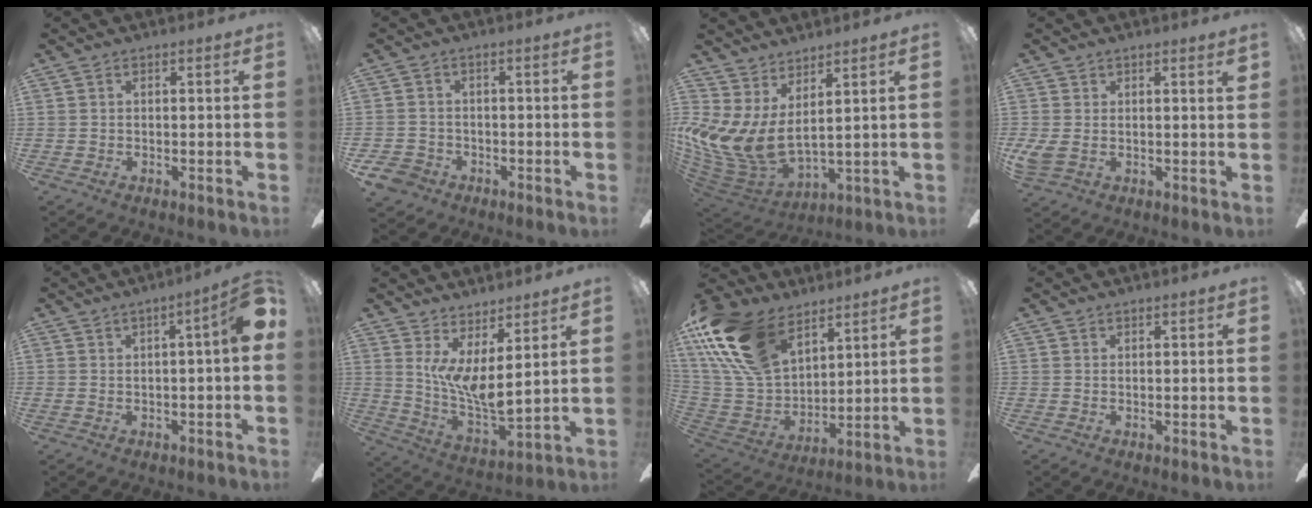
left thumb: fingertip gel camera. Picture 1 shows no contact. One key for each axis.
{"total": 5.0, "fx": -2.7, "fy": 3.9, "fz": 1.3, "tx": -0.048, "ty": 0.012, "tz": -0.055}
{"total": 11.6, "fx": 2.2, "fy": 6.4, "fz": 9.4, "tx": -0.225, "ty": -0.044, "tz": 0.046}
{"total": 4.3, "fx": 1.3, "fy": 2.0, "fz": 3.6, "tx": -0.058, "ty": -0.010, "tz": 0.024}
{"total": 6.1, "fx": 1.0, "fy": 0.8, "fz": 5.9, "tx": -0.090, "ty": -0.003, "tz": 0.016}
{"total": 9.3, "fx": 5.4, "fy": 2.4, "fz": 7.2, "tx": -0.160, "ty": -0.059, "tz": 0.100}
{"total": 21.8, "fx": 12.7, "fy": 12.5, "fz": 12.6, "tx": -0.300, "ty": -0.048, "tz": 0.234}
{"total": 0.0}